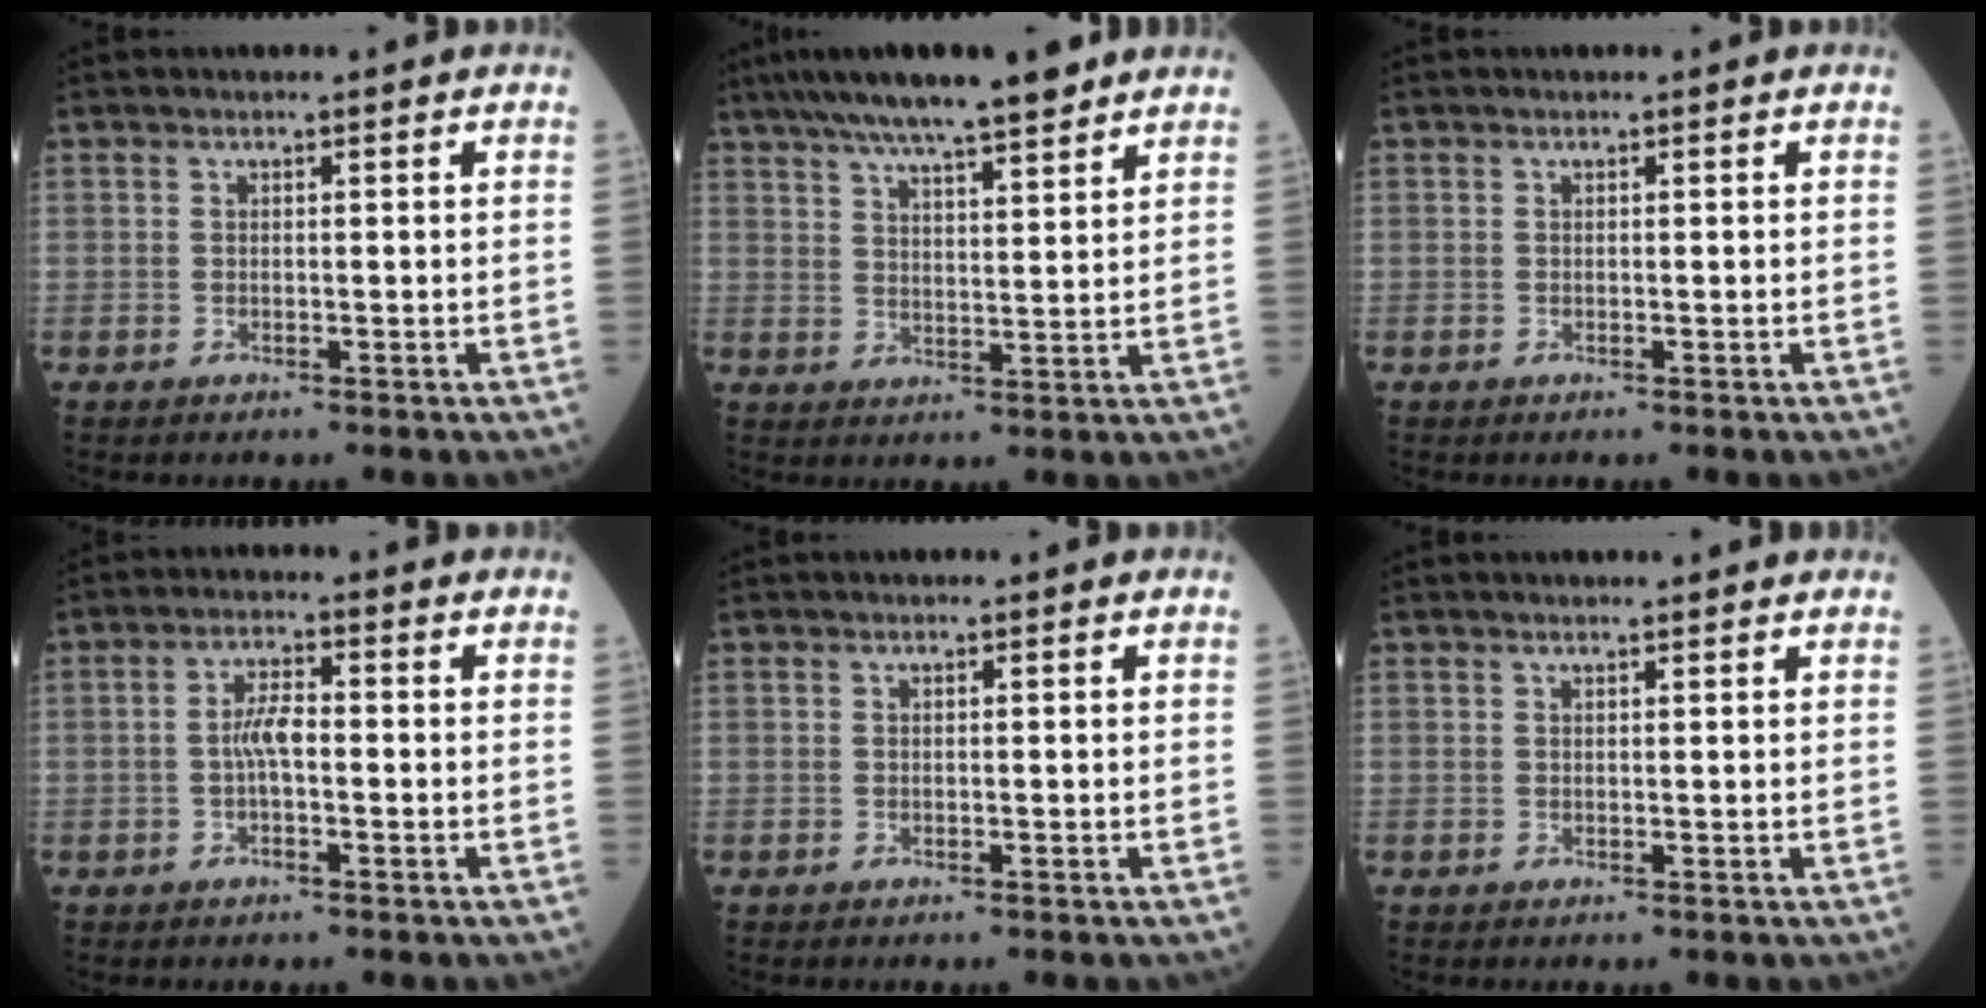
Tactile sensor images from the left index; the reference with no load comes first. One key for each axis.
{"total": 13.7, "fx": 11.0, "fy": 1.6, "fz": 8.0, "tx": -0.135, "ty": 0.030, "tz": 0.175}
{"total": 0.0}
{"total": 3.9, "fx": -0.6, "fy": 1.2, "fz": 3.7, "tx": -0.077, "ty": 0.008, "tz": -0.012}
{"total": 0.0}
{"total": 2.7, "fx": 2.6, "fy": 0.2, "fz": 0.8, "tx": -0.012, "ty": 0.014, "tz": 0.029}